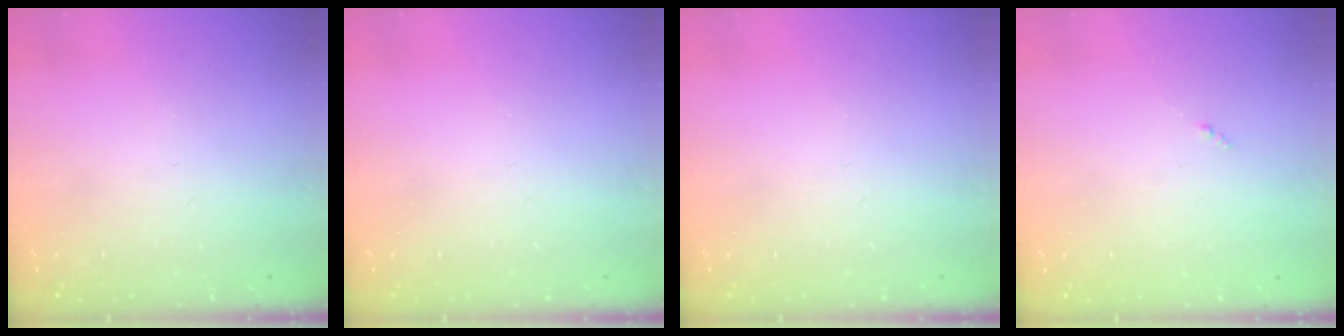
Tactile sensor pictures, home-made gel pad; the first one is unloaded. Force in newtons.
{"total": 0.0}
{"total": 0.0}
{"total": 0.0}